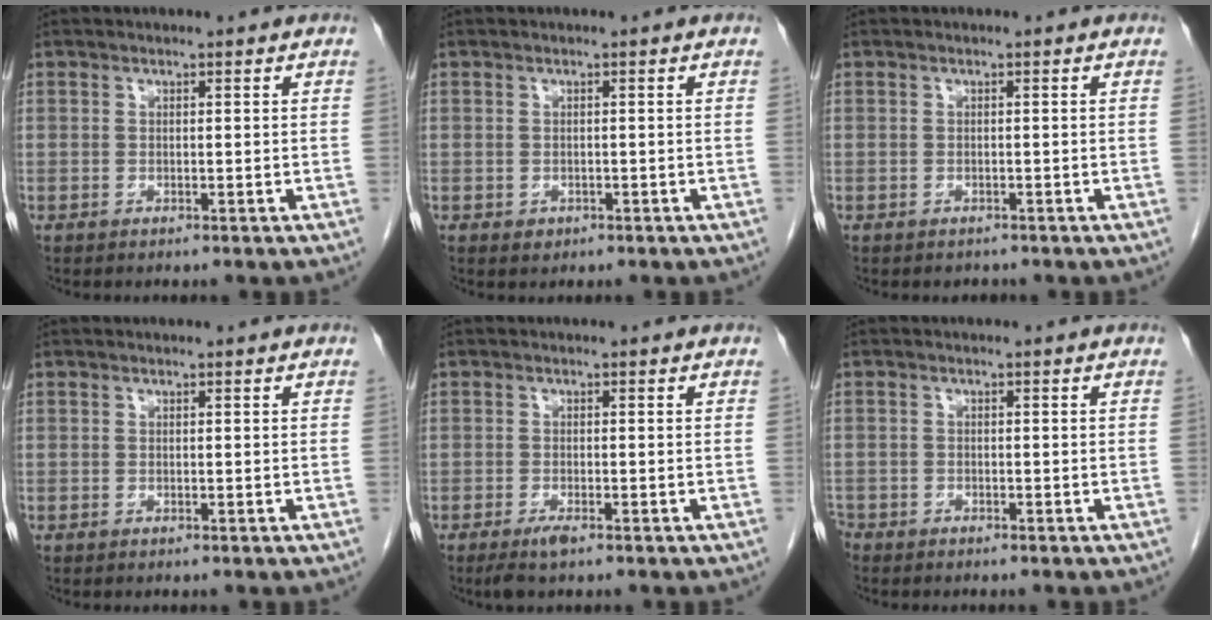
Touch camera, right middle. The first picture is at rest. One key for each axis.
{"total": 0.9, "fx": -0.4, "fy": 0.8, "fz": 0.3, "tx": -0.009, "ty": 0.002, "tz": 0.001}
{"total": 0.9, "fx": -0.8, "fy": 0.5, "fz": 0.1, "tx": -0.009, "ty": -0.001, "tz": -0.011}
{"total": 0.0}
{"total": 2.4, "fx": -1.6, "fy": 0.4, "fz": 1.7, "tx": -0.038, "ty": -0.005, "tz": -0.028}
{"total": 2.1, "fx": -1.8, "fy": 1.1, "fz": 0.4, "tx": -0.013, "ty": 0.000, "tz": -0.033}